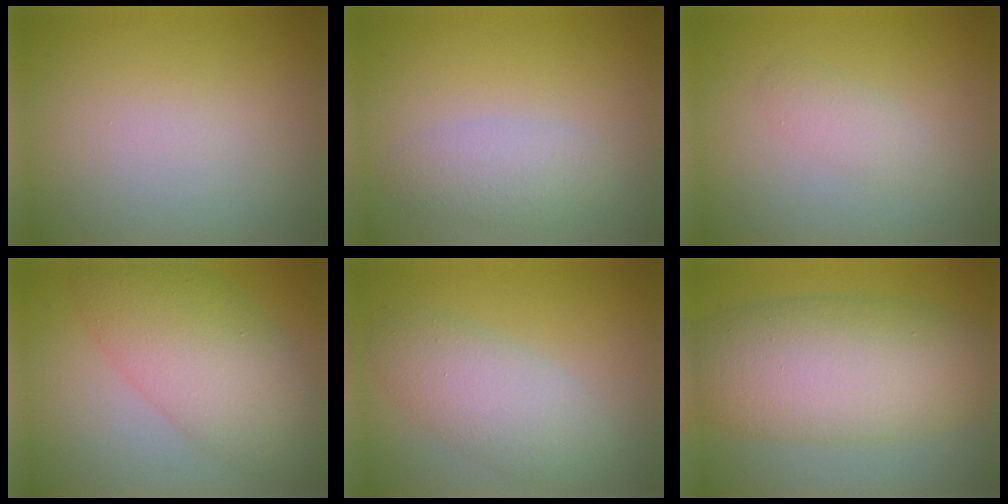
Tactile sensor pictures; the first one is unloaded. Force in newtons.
{"total": 2.4, "press": 2.4, "slide": 0.0}
{"total": 1.5, "press": 1.5, "slide": 0.1}
{"total": 8.1, "press": 8.1, "slide": 0.1}
{"total": 4.4, "press": 4.4, "slide": 0.0}
{"total": 9.6, "press": 9.6, "slide": 0.3}